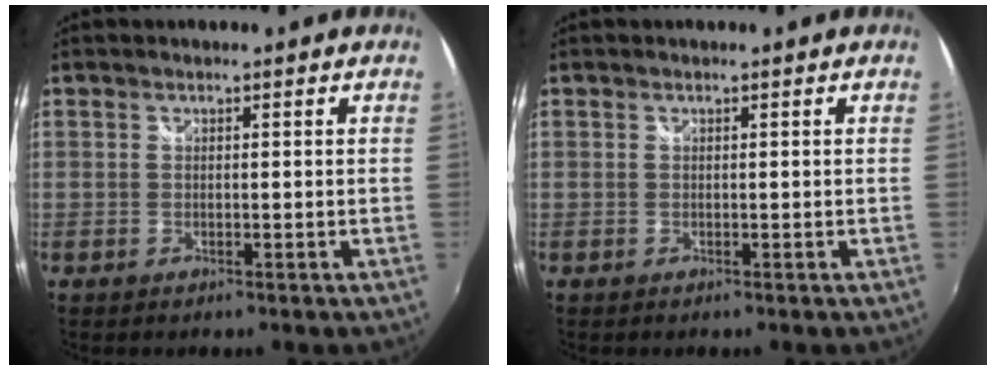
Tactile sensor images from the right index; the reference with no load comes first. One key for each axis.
{"total": 0.0}